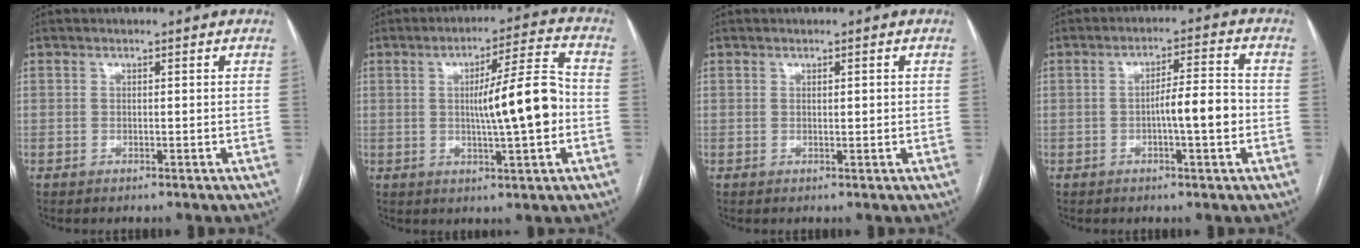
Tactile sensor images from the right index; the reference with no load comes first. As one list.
[{"total": 11.1, "force": [-0.8, 0.7, 11.1], "torque": [-0.169, 0.013, -0.014]}, {"total": 1.0, "force": [0.3, 0.3, 0.9], "torque": [-0.013, 0.000, 0.005]}, {"total": 6.3, "force": [-1.3, 0.7, 6.1], "torque": [-0.096, 0.011, -0.021]}]